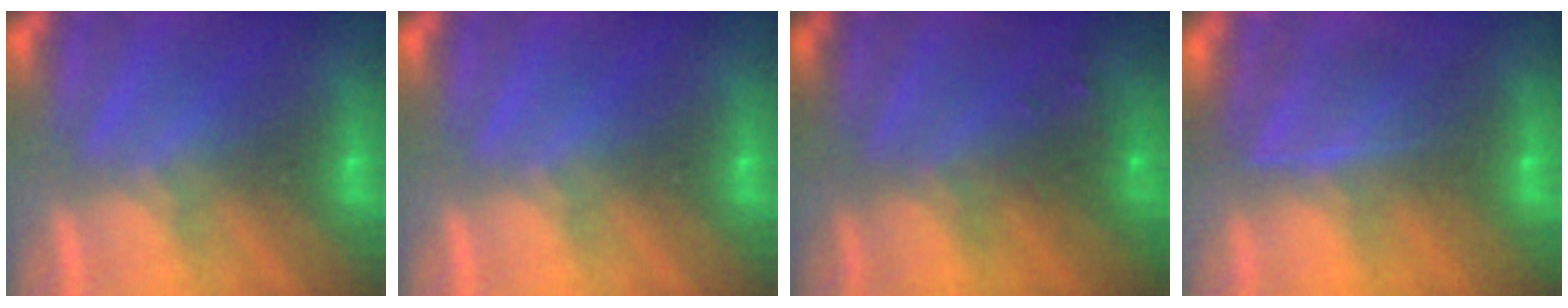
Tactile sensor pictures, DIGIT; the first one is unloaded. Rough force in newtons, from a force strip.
{"total": 0.0}
{"total": 7.6}
{"total": 7.4}